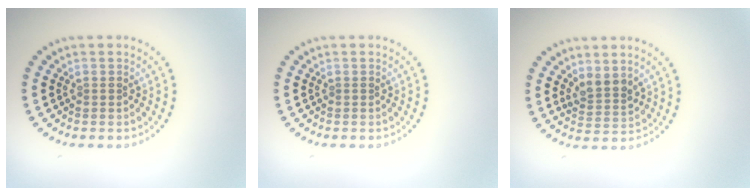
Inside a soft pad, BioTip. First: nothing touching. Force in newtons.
{"total": 0.0}
{"total": 2.2, "press": 1.9, "slide": 1.2}